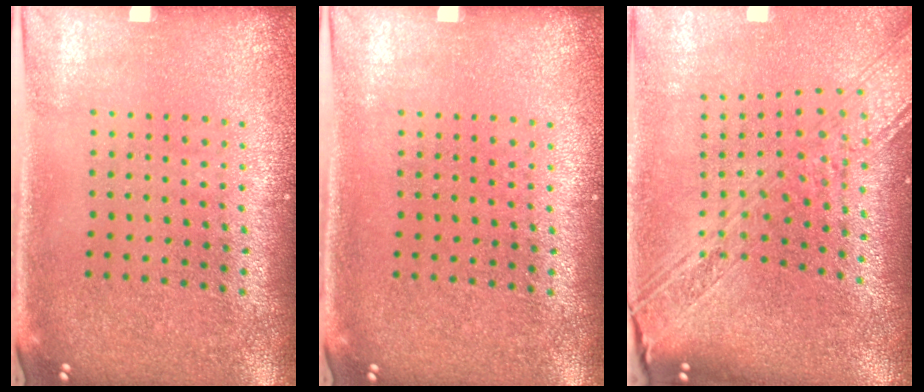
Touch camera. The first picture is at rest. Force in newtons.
{"total": 0.0}
{"total": 3.3, "press": 2.4, "slide": 2.2}